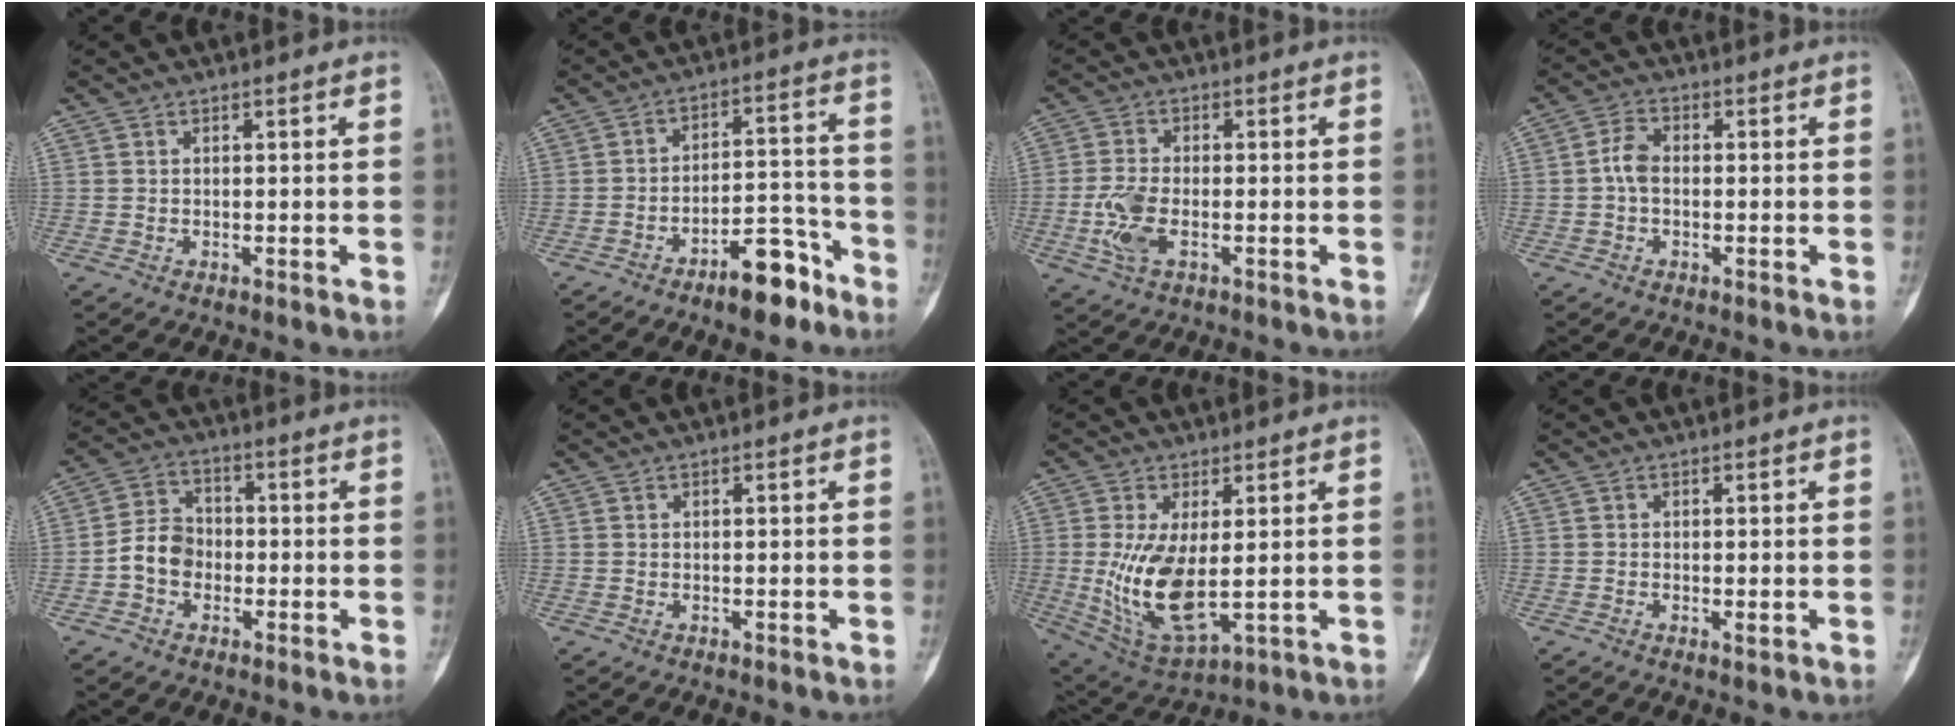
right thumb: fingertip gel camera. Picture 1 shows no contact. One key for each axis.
{"total": 10.2, "fx": -6.9, "fy": 4.0, "fz": 6.3, "tx": -0.082, "ty": 0.068, "tz": -0.109}
{"total": 6.5, "fx": -1.7, "fy": 3.1, "fz": 5.4, "tx": -0.129, "ty": 0.002, "tz": -0.033}
{"total": 3.8, "fx": -0.5, "fy": 2.4, "fz": 2.9, "tx": -0.053, "ty": 0.012, "tz": -0.017}
{"total": 7.0, "fx": -1.7, "fy": 5.6, "fz": 3.7, "tx": -0.049, "ty": 0.027, "tz": -0.044}
{"total": 0.0}
{"total": 12.6, "fx": -0.1, "fy": 5.6, "fz": 11.3, "tx": -0.216, "ty": -0.021, "tz": 0.018}
{"total": 1.0, "fx": -0.2, "fy": 0.4, "fz": 0.9, "tx": -0.016, "ty": -0.003, "tz": -0.005}